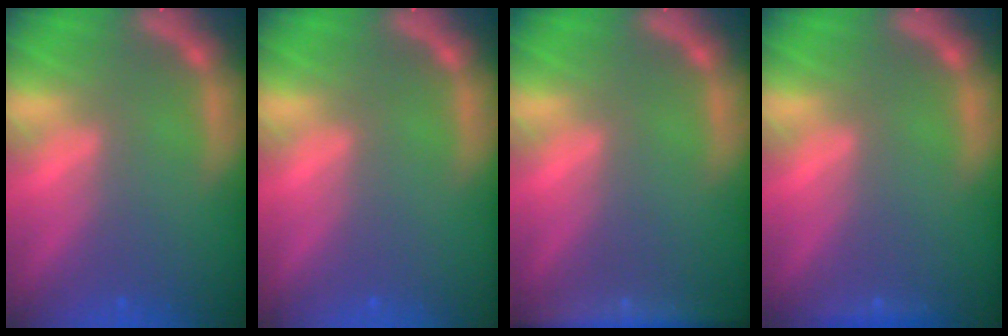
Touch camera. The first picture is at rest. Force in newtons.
{"total": 0.0}
{"total": 5.5}
{"total": 0.9}